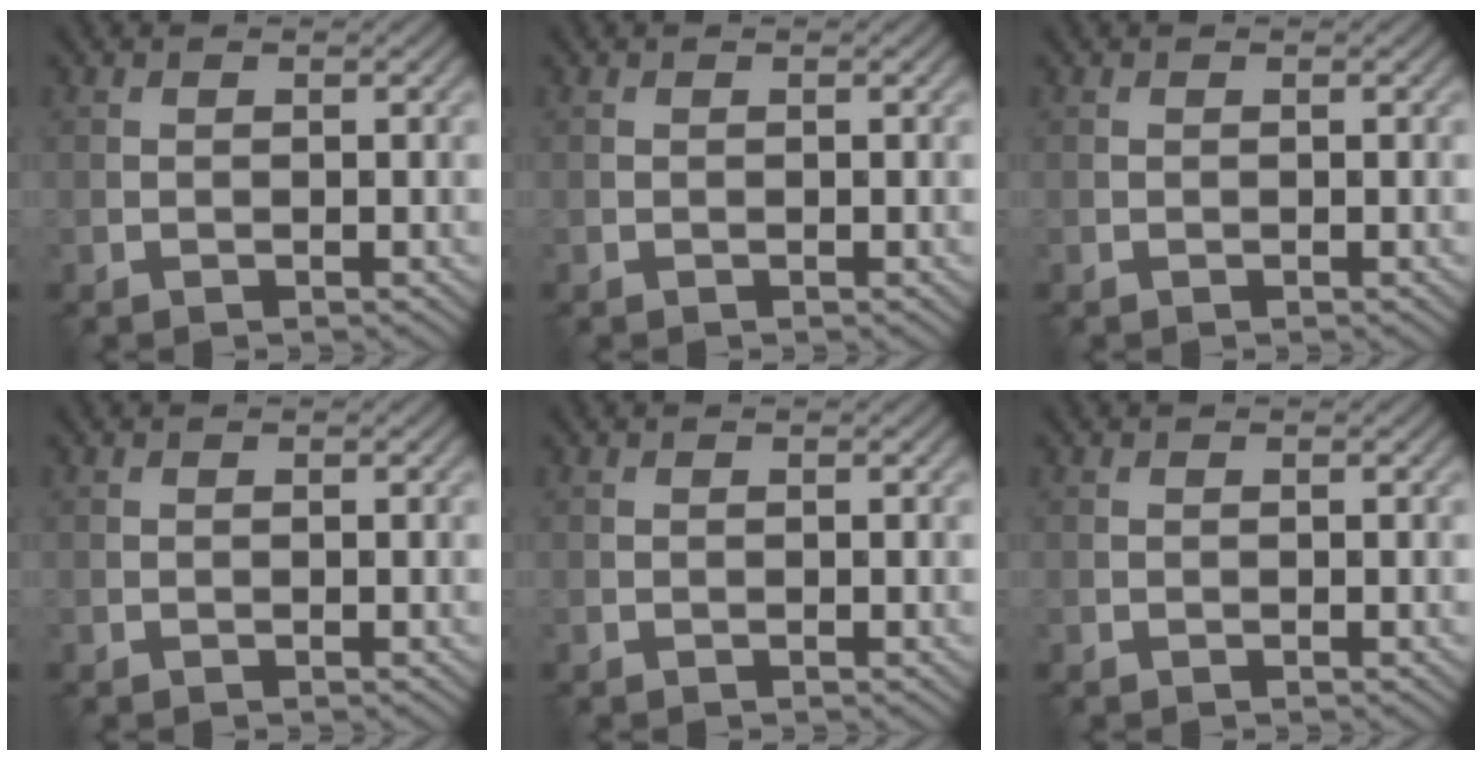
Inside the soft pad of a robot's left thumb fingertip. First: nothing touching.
{"total": 0.0}
{"total": 0.0}
{"total": 0.0}
{"total": 0.0}
{"total": 0.0}